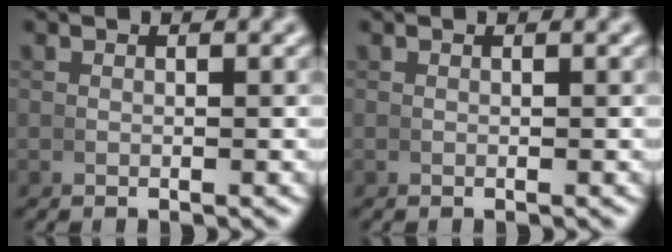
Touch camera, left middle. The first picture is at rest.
{"total": 0.0}